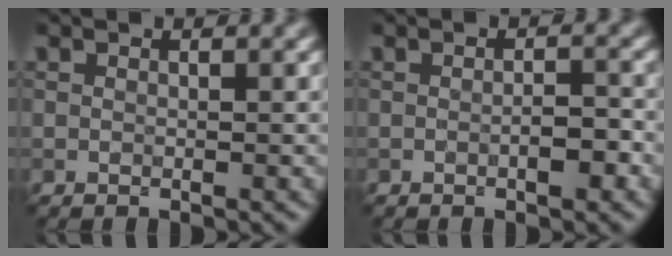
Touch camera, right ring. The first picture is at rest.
{"total": 1.7, "force": [-0.6, 0.5, 1.5], "torque": [-0.024, 0.005, -0.013]}